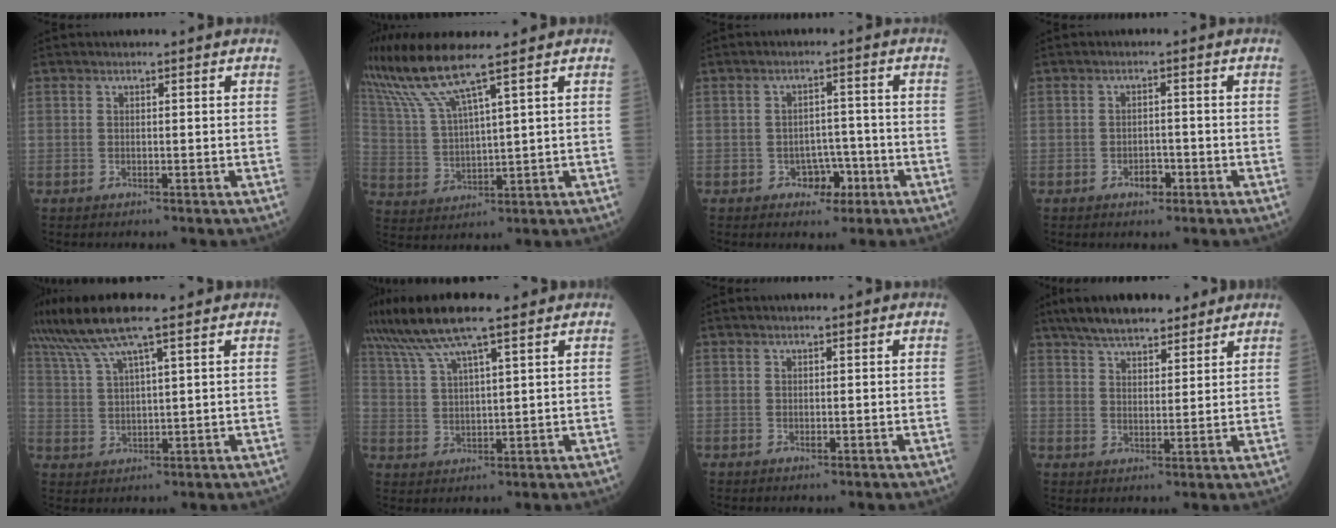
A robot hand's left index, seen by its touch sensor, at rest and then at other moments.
{"total": 8.9, "force": [7.0, -1.1, 5.4], "torque": [-0.125, 0.006, 0.149]}
{"total": 3.9, "force": [-2.0, 2.8, 1.9], "torque": [-0.019, 0.010, -0.024]}
{"total": 2.2, "force": [-1.4, 1.2, 1.3], "torque": [-0.016, 0.004, -0.019]}
{"total": 8.5, "force": [6.5, -0.3, 5.5], "torque": [-0.116, 0.026, 0.124]}
{"total": 10.1, "force": [7.7, 0.4, 6.5], "torque": [-0.129, 0.031, 0.142]}
{"total": 0.0}
{"total": 10.7, "force": [8.7, 3.2, 5.3], "torque": [-0.081, 0.026, 0.145]}